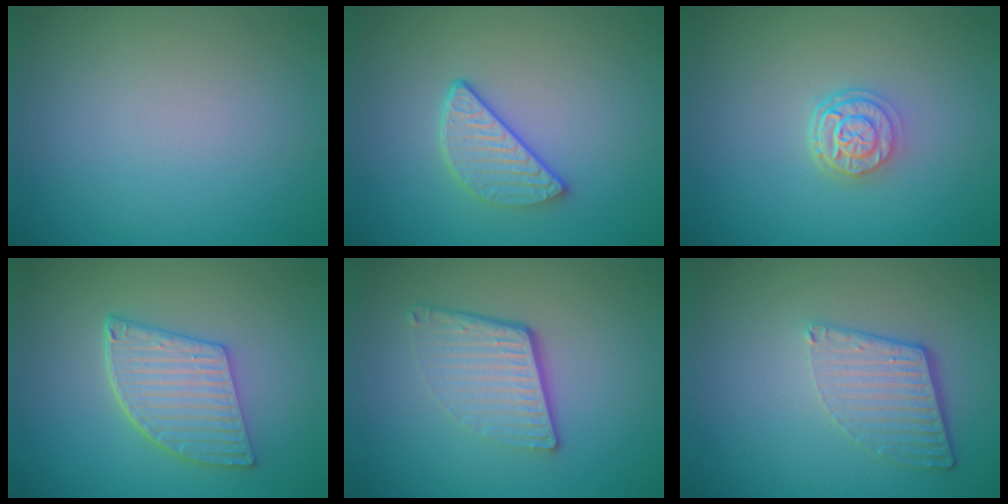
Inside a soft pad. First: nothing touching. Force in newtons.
{"total": 3.1, "press": 2.5, "slide": 1.7}
{"total": 3.1, "press": 2.4, "slide": 2.0}
{"total": 5.4, "press": 4.2, "slide": 3.3}
{"total": 4.4, "press": 2.8, "slide": 3.4}
{"total": 4.1, "press": 2.9, "slide": 2.8}